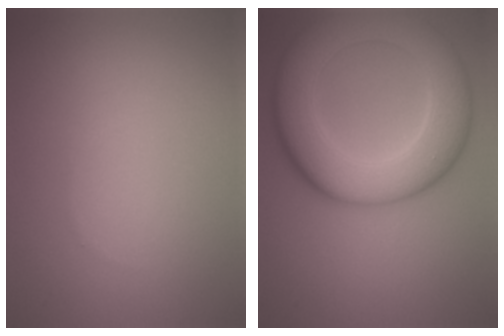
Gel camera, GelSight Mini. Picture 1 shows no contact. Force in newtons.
{"total": 10.2, "press": 10.2, "slide": 0.4}